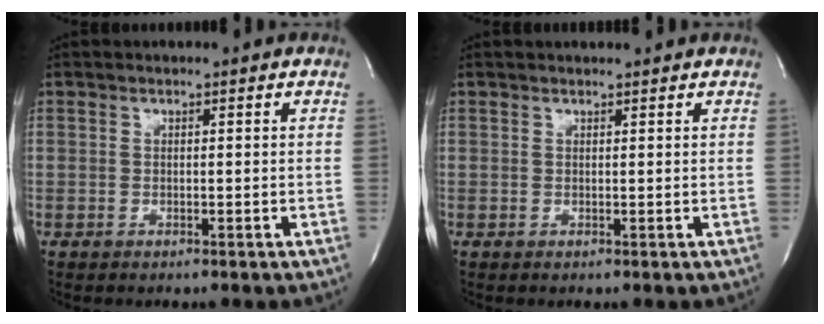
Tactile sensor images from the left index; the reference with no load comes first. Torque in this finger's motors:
{"motor_torque": [-0.03, -0.14, -0.03, 0.01]}